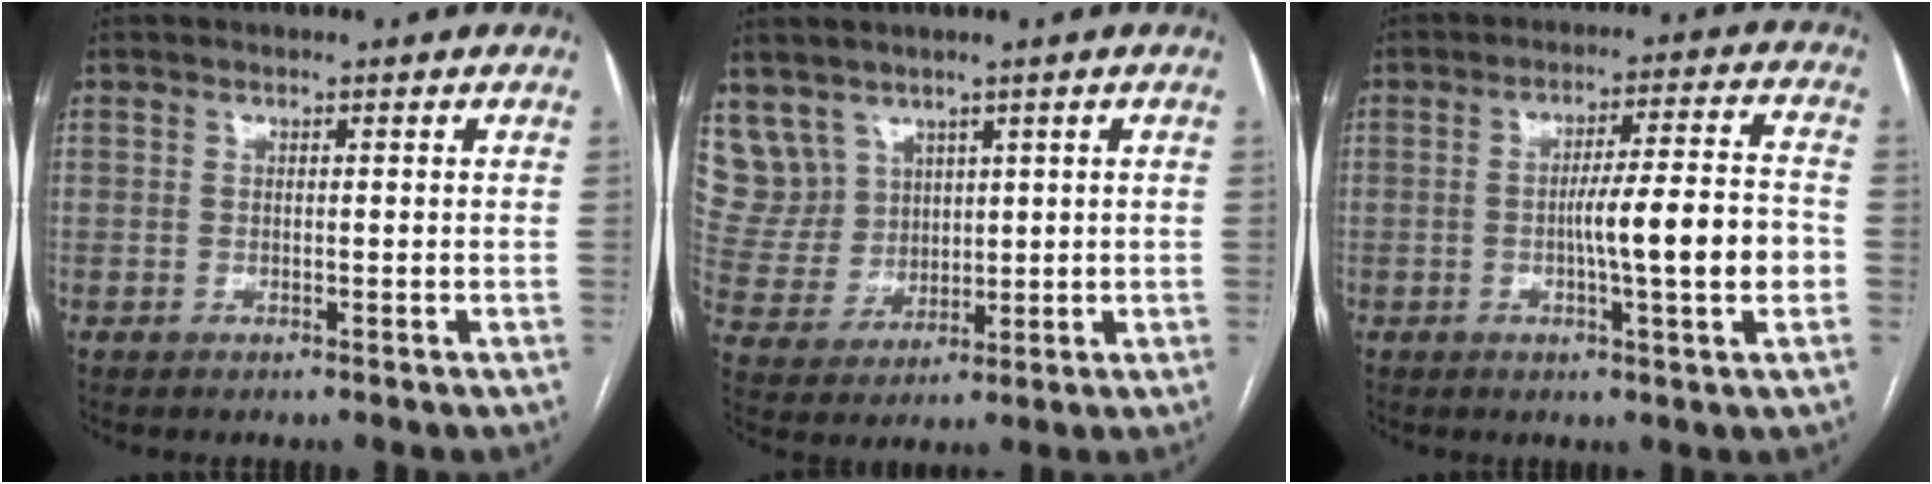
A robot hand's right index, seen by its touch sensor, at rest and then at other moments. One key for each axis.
{"total": 8.0, "fx": 5.0, "fy": 6.2, "fz": 0.2, "tx": -0.014, "ty": 0.026, "tz": 0.119}
{"total": 10.6, "fx": -2.0, "fy": 0.1, "fz": 10.4, "tx": -0.161, "ty": 0.008, "tz": -0.032}